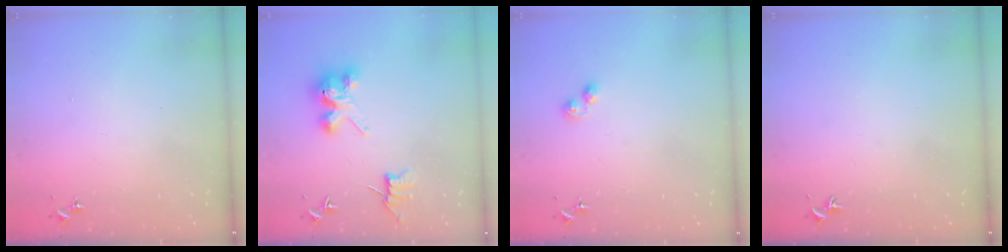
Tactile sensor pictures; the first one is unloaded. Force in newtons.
{"total": 8.0, "press": 8.0, "slide": 0.4}
{"total": 3.2, "press": 3.2, "slide": 0.4}
{"total": 0.0}